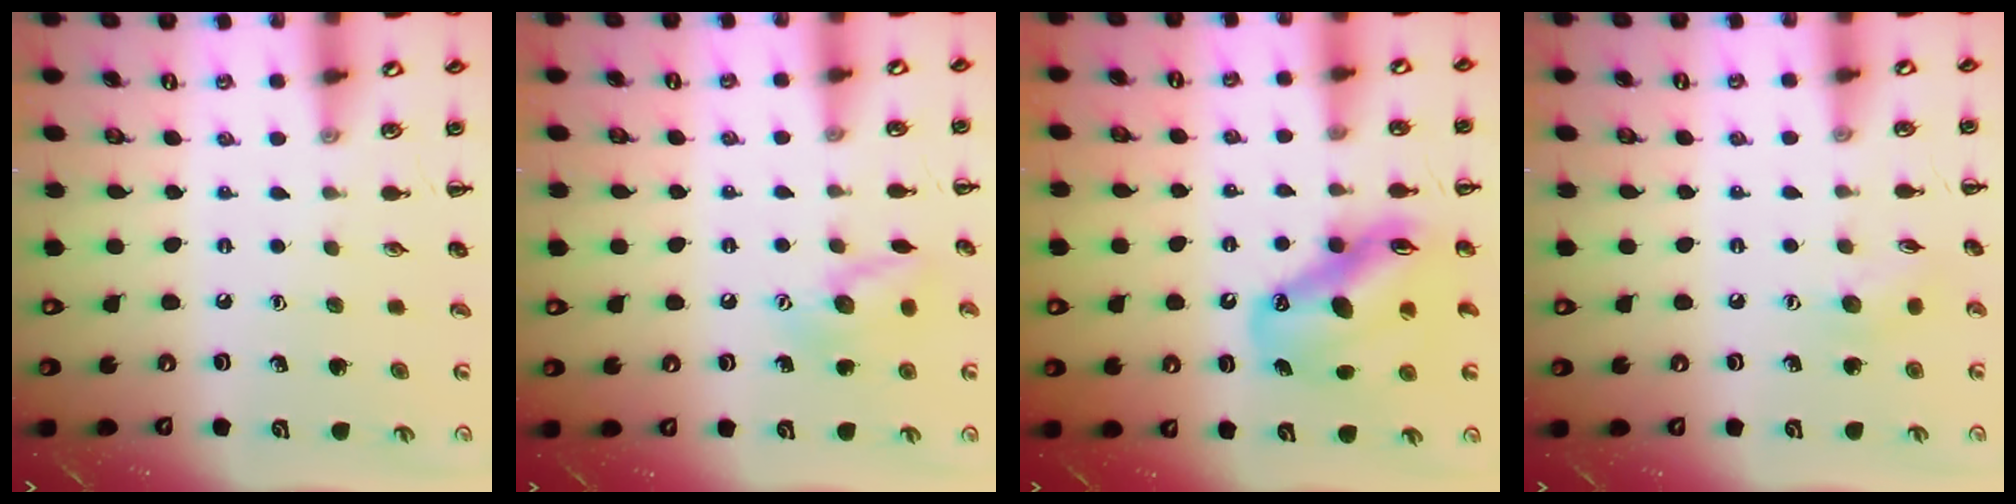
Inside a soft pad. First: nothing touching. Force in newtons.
{"total": 10.4, "press": 10.4, "slide": 0.6}
{"total": 14.2, "press": 13.6, "slide": 4.0}
{"total": 6.1, "press": 6.0, "slide": 1.2}